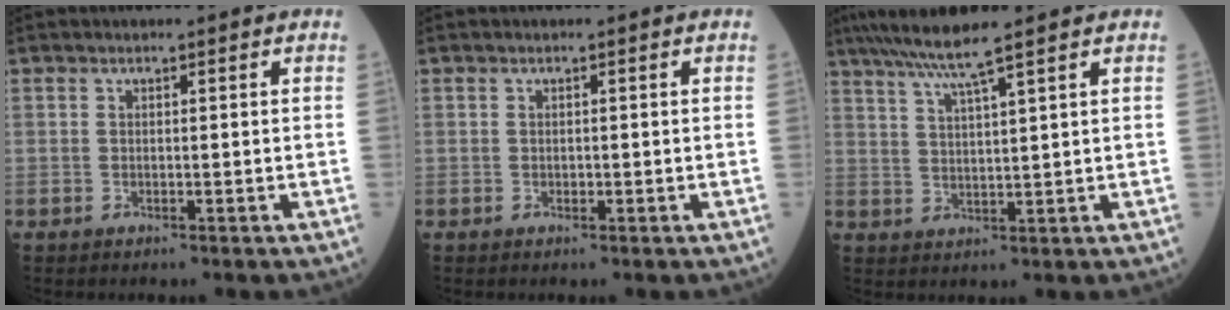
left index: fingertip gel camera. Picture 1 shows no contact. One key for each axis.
{"total": 0.0}
{"total": 6.3, "fx": 5.1, "fy": -1.6, "fz": 3.2, "tx": -0.060, "ty": 0.005, "tz": 0.096}